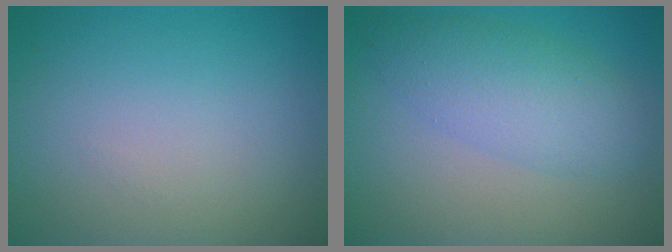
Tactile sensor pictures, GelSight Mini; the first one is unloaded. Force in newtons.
{"total": 4.7, "press": 4.7, "slide": 0.0}